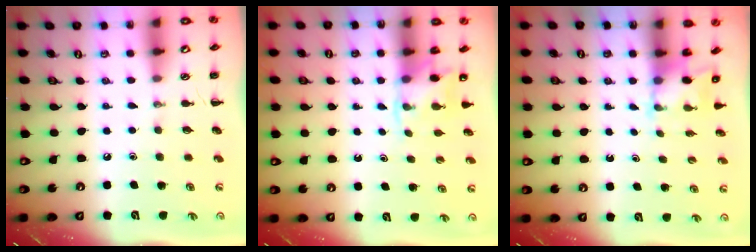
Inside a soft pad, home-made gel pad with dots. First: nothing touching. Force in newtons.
{"total": 3.6, "press": 3.4, "slide": 1.3}
{"total": 2.4, "press": 2.3, "slide": 0.8}